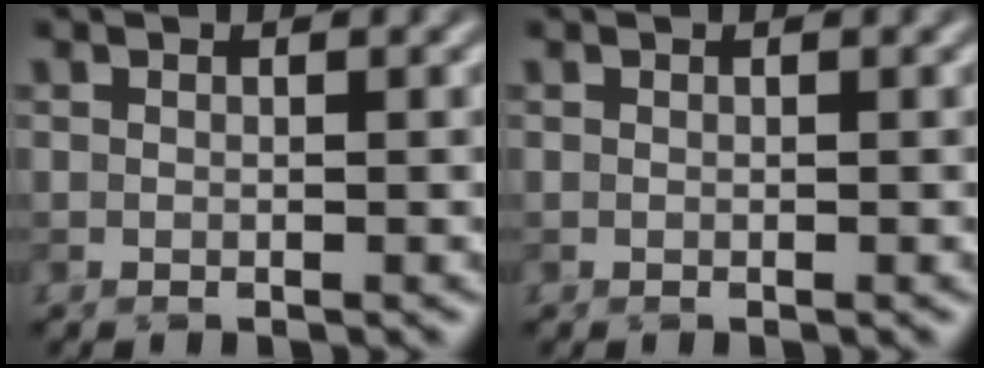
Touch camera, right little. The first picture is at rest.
{"total": 0.0}